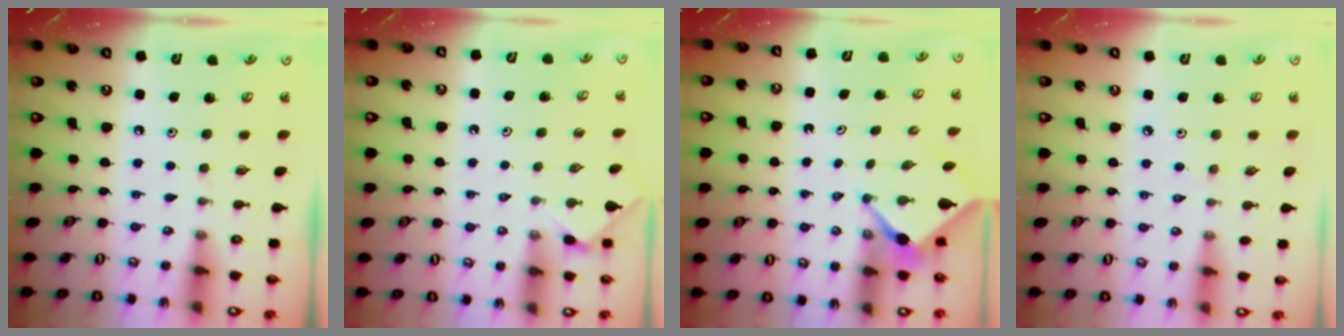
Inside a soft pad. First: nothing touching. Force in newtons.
{"total": 1.8, "press": 1.7, "slide": 0.4}
{"total": 2.4, "press": 2.4, "slide": 0.2}
{"total": 2.2, "press": 2.1, "slide": 0.6}